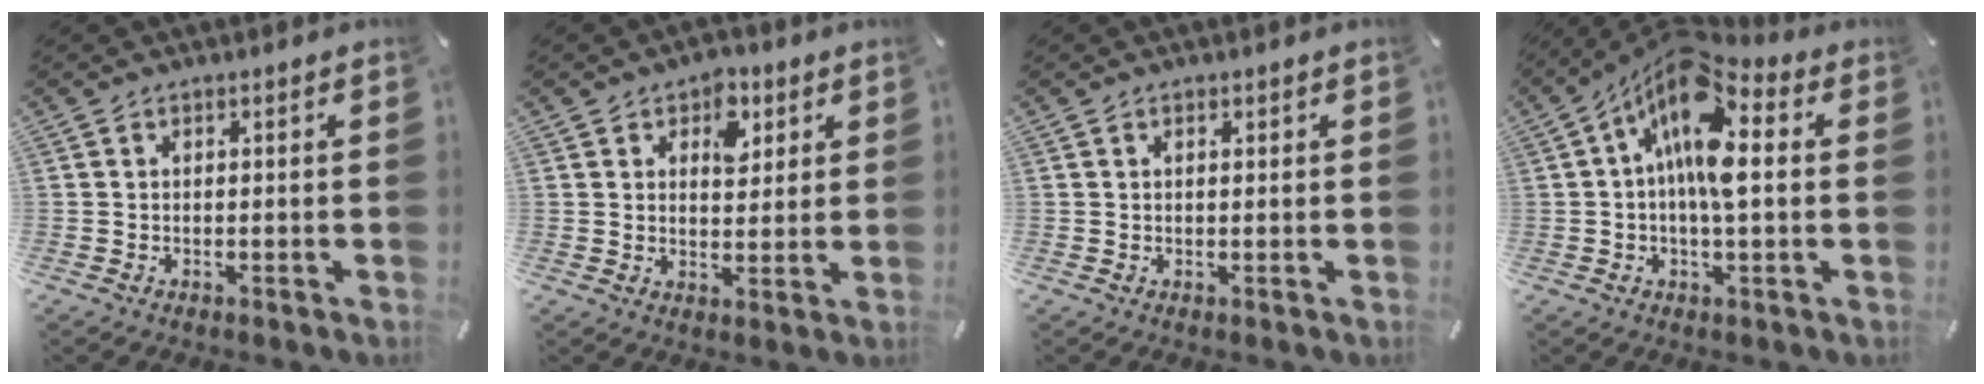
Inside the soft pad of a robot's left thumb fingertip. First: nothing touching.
{"total": 6.5, "force": [3.1, 4.5, 3.6], "torque": [-0.025, -0.008, 0.045]}
{"total": 0.7, "force": [0.3, 0.4, 0.5], "torque": [-0.011, 0.002, 0.004]}
{"total": 15.1, "force": [2.7, 6.4, 13.3], "torque": [-0.242, -0.028, 0.046]}